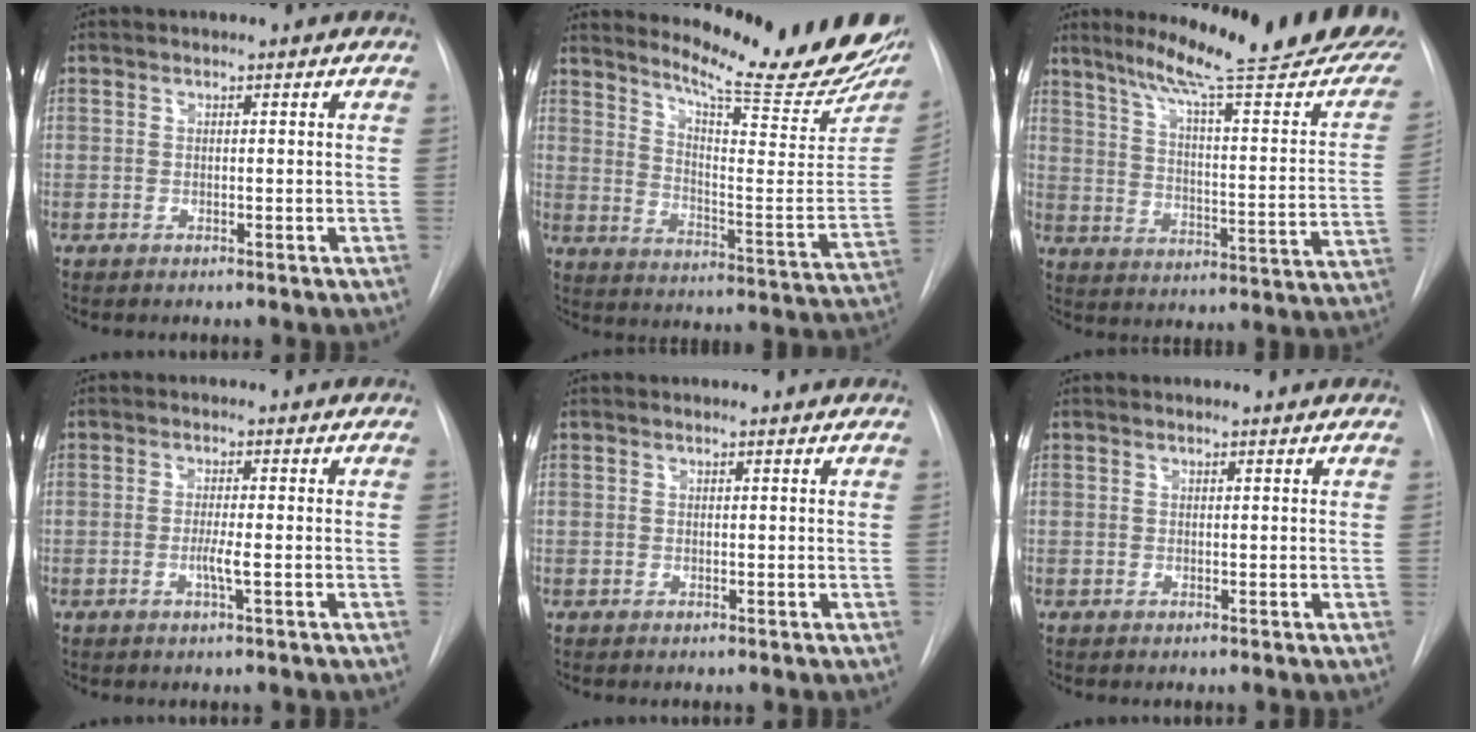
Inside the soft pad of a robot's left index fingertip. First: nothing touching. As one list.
[{"total": 22.4, "force": [19.8, 1.5, 10.4], "torque": [-0.157, -0.103, 0.256]}, {"total": 26.9, "force": [22.5, 1.6, 14.8], "torque": [-0.212, -0.069, 0.289]}, {"total": 2.1, "force": [-0.5, -0.2, 2.1], "torque": [-0.042, -0.004, -0.010]}, {"total": 1.7, "force": [1.7, 0.3, 0.3], "torque": [-0.013, 0.010, 0.019]}, {"total": 2.2, "force": [2.1, 0.4, 0.5], "torque": [-0.013, 0.011, 0.021]}]